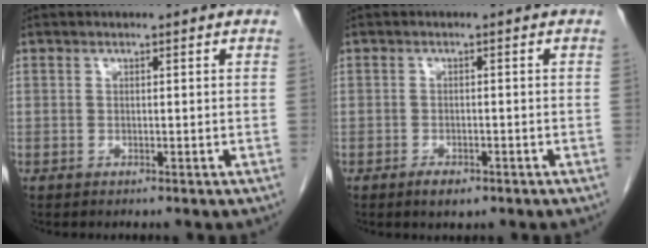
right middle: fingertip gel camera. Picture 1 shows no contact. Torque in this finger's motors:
{"motor_torque": [0.46, -0.26, 0.01, 0.03]}